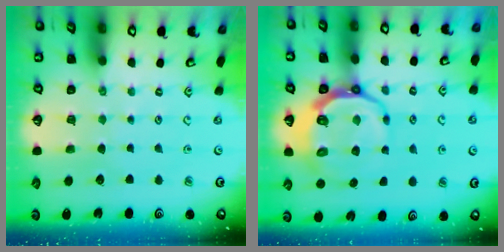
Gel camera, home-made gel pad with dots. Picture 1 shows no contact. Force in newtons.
{"total": 10.2, "press": 9.5, "slide": 3.7}